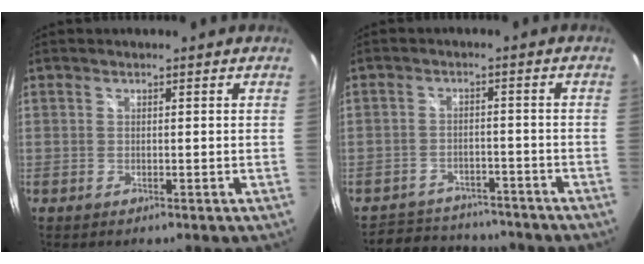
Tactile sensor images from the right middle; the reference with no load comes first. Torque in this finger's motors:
{"motor_torque": [-0.94, -0.63, -0.60, -0.21]}